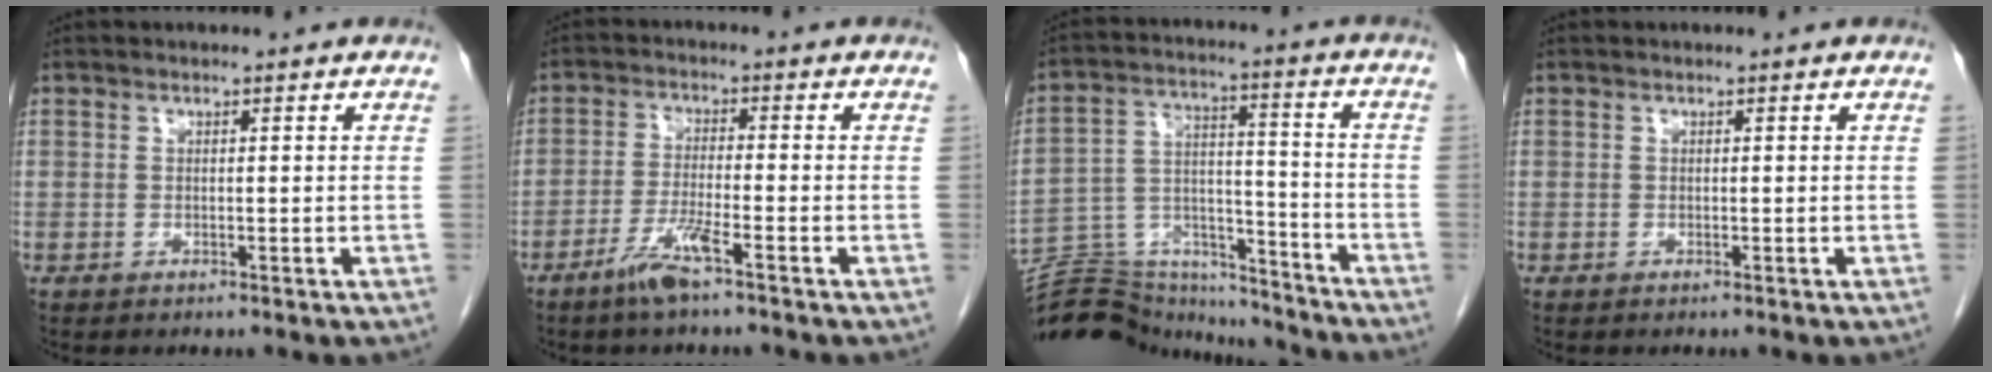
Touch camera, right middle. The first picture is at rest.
{"total": 4.9, "force": [-3.3, -0.1, 3.7], "torque": [-0.076, -0.008, -0.068]}
{"total": 20.5, "force": [-19.2, 5.7, 4.1], "torque": [-0.115, 0.036, -0.296]}
{"total": 0.0}